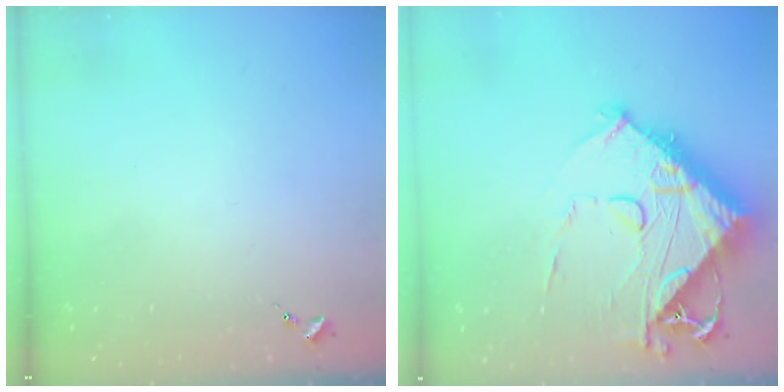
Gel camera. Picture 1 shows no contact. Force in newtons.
{"total": 19.0, "press": 18.9, "slide": 1.8}